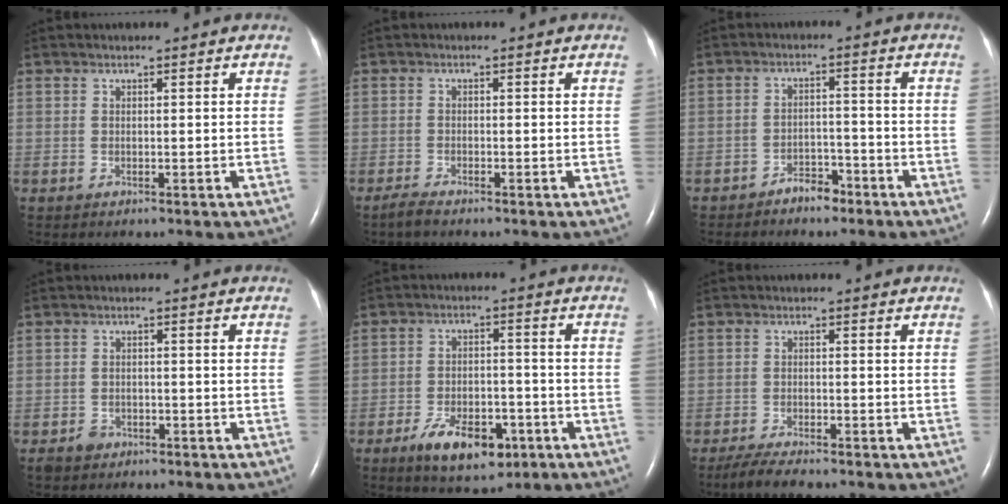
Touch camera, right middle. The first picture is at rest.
{"total": 1.6, "force": [-1.5, 0.1, 0.7], "torque": [-0.023, -0.005, -0.030]}
{"total": 3.9, "force": [-3.2, 1.7, 1.5], "torque": [-0.022, 0.007, -0.053]}
{"total": 2.5, "force": [-1.8, 1.6, 0.6], "torque": [-0.017, 0.004, -0.024]}
{"total": 9.6, "force": [-5.4, 4.5, 6.5], "torque": [-0.114, -0.002, -0.083]}
{"total": 5.4, "force": [-4.5, 0.8, 2.7], "torque": [-0.049, -0.013, -0.078]}